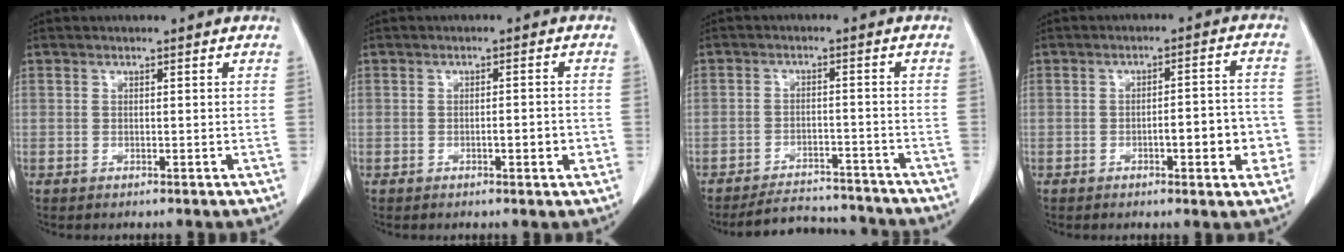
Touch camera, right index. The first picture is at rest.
{"total": 2.7, "force": [-0.9, 0.7, 2.5], "torque": [-0.040, 0.001, -0.011]}
{"total": 9.0, "force": [-8.7, 2.5, 0.5], "torque": [0.005, 0.009, -0.120]}
{"total": 7.2, "force": [-2.3, 1.8, 6.6], "torque": [-0.083, 0.018, -0.025]}